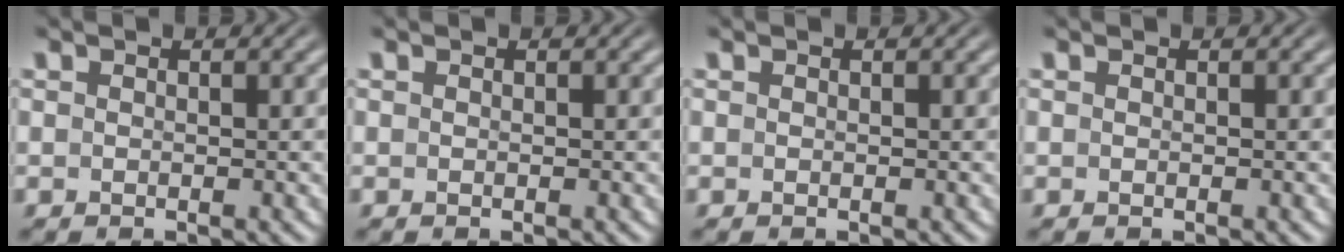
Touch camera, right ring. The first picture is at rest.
{"total": 0.0}
{"total": 0.0}
{"total": 0.0}